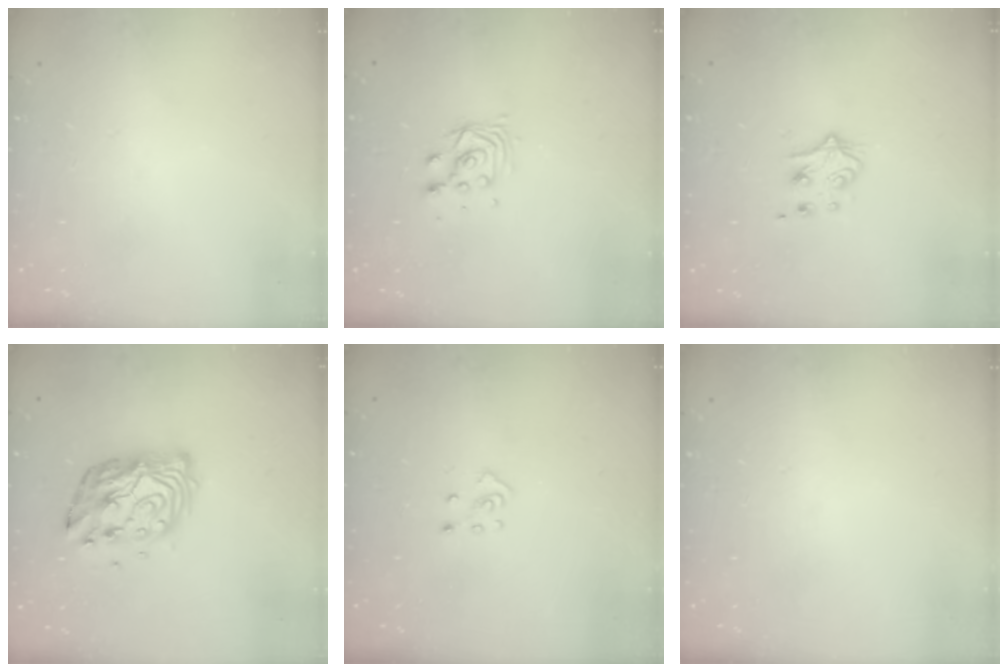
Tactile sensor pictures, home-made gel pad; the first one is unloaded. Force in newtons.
{"total": 5.8, "press": 5.8, "slide": 0.5}
{"total": 5.0, "press": 4.9, "slide": 0.6}
{"total": 11.7, "press": 11.7, "slide": 1.1}
{"total": 3.4, "press": 3.4, "slide": 0.3}
{"total": 0.0}